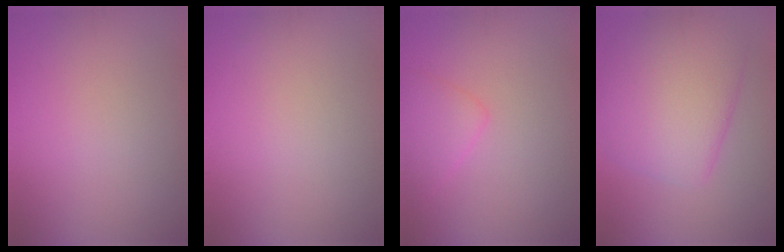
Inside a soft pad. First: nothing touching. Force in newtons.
{"total": 0.0}
{"total": 2.2, "press": 2.2, "slide": 0.1}
{"total": 7.0, "press": 7.0, "slide": 0.2}